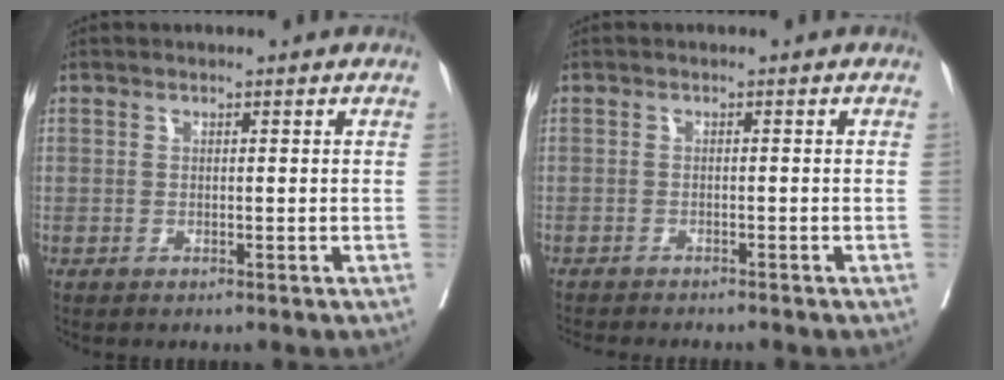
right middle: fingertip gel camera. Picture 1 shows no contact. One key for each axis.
{"total": 5.6, "fx": -5.1, "fy": 0.5, "fz": 2.3, "tx": -0.026, "ty": -0.009, "tz": -0.071}